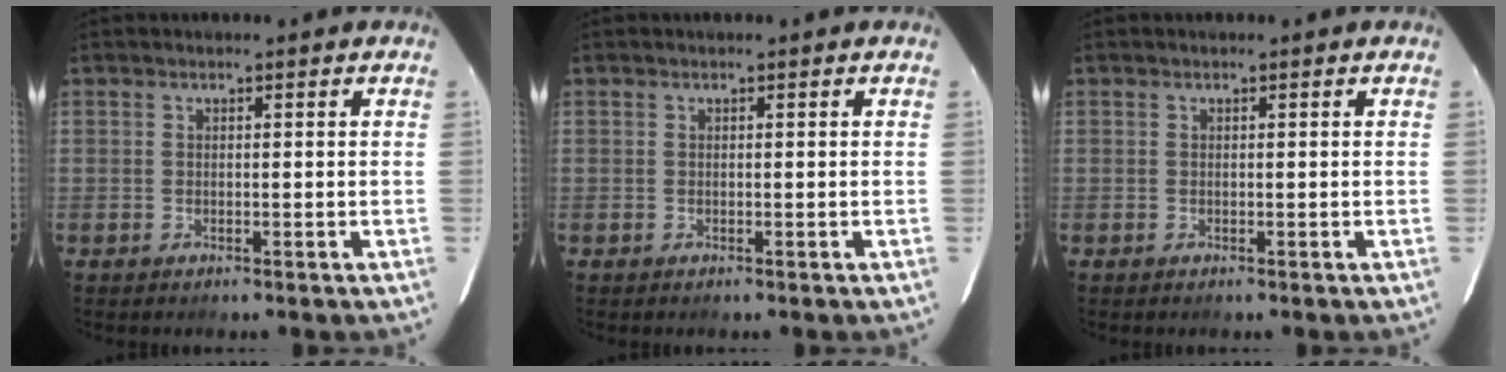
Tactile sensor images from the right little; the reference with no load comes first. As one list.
[{"total": 0.0}, {"total": 0.0}]